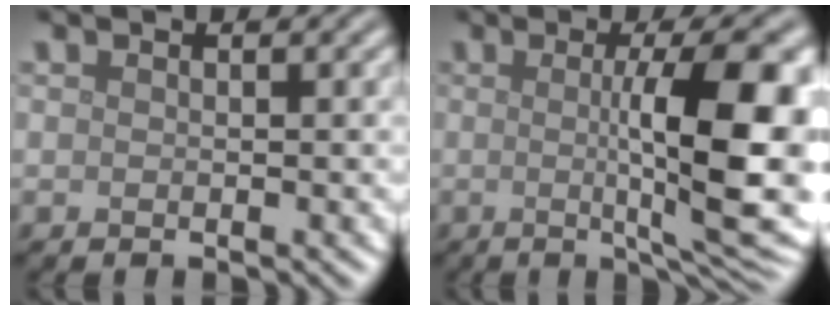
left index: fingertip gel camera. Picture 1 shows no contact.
{"total": 11.5, "force": [0.2, 3.1, 11.0], "torque": [-0.134, -0.002, 0.005]}